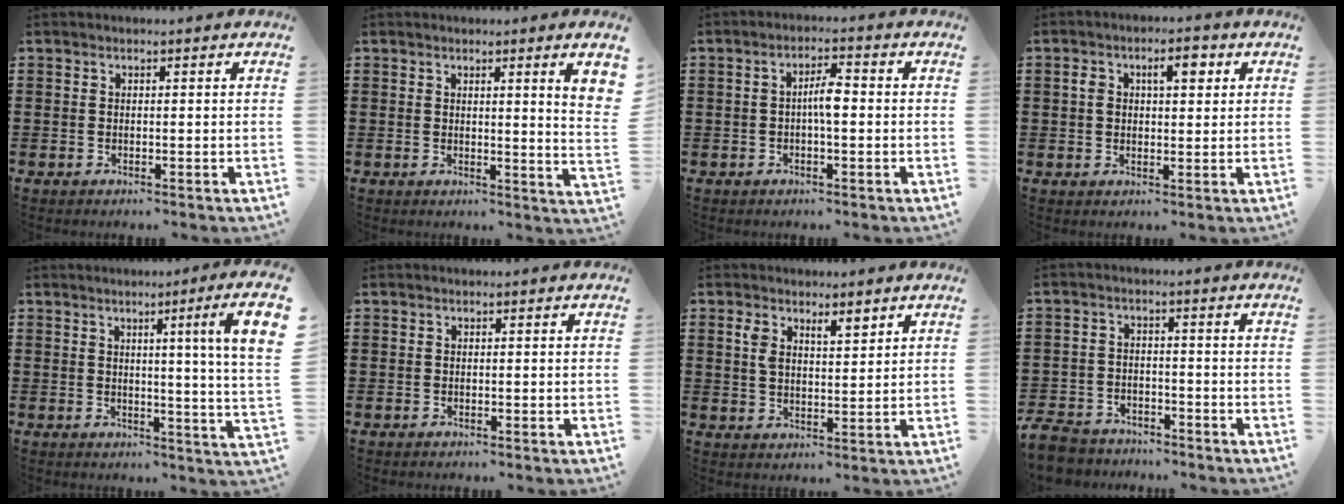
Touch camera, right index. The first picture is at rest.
{"total": 3.4, "force": [1.5, -0.4, 3.0], "torque": [-0.052, -0.008, 0.024]}
{"total": 3.8, "force": [-0.3, 1.1, 3.7], "torque": [-0.067, 0.006, -0.007]}
{"total": 4.6, "force": [1.4, 2.3, 3.7], "torque": [-0.054, 0.004, 0.014]}
{"total": 6.1, "force": [2.0, -1.5, 5.6], "torque": [-0.089, -0.023, 0.020]}
{"total": 0.0}
{"total": 3.9, "force": [2.5, 1.5, 2.6], "torque": [-0.057, 0.006, 0.045]}
{"total": 5.0, "force": [-4.8, 1.4, 0.6], "torque": [-0.029, 0.003, -0.102]}